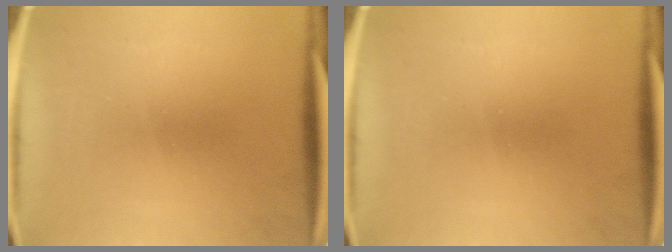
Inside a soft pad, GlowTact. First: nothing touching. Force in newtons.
{"total": 0.0}